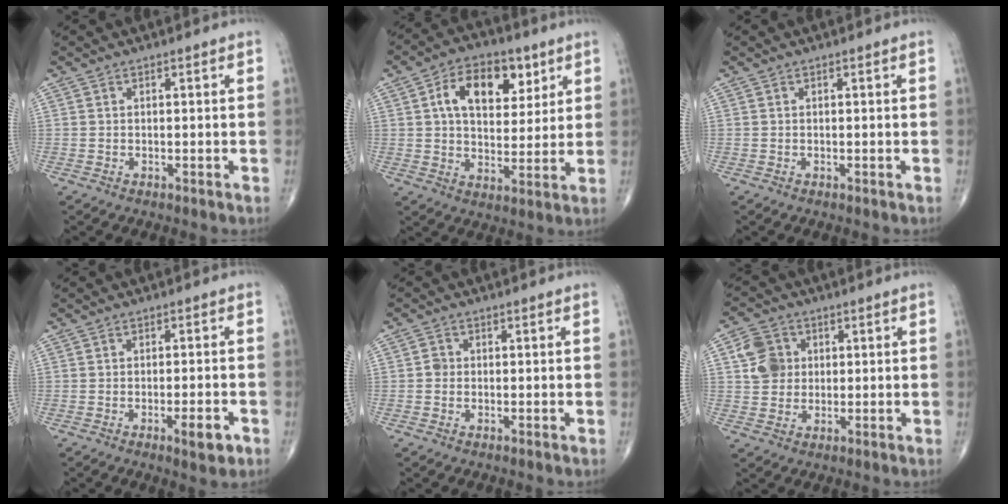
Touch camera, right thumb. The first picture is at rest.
{"total": 13.7, "force": [5.1, 8.4, 9.6], "torque": [-0.119, -0.007, 0.083]}
{"total": 0.0}
{"total": 4.4, "force": [-2.0, 1.2, 3.7], "torque": [-0.050, 0.004, -0.025]}
{"total": 1.4, "force": [-0.2, 1.3, 0.6], "torque": [-0.004, 0.004, -0.006]}
{"total": 6.7, "force": [1.4, 5.9, 3.0], "torque": [-0.035, 0.000, 0.021]}